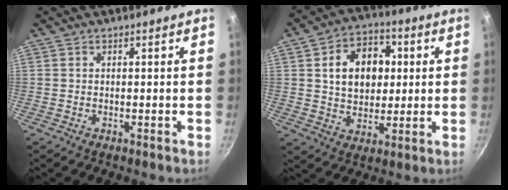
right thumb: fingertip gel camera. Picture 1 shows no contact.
{"total": 13.5, "force": [2.5, 9.9, 8.8], "torque": [-0.098, 0.007, 0.036]}